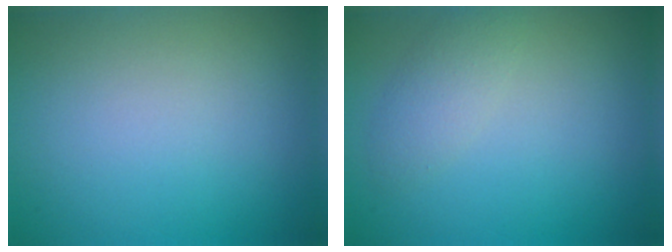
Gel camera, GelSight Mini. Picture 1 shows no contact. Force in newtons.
{"total": 2.0, "press": 2.0, "slide": 0.2}